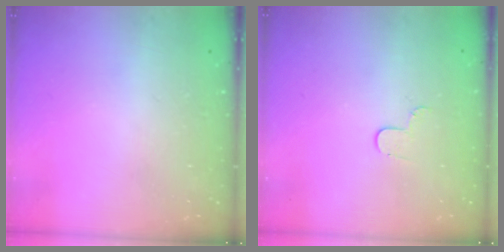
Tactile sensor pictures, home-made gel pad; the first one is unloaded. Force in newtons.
{"total": 4.0, "press": 3.9, "slide": 0.3}